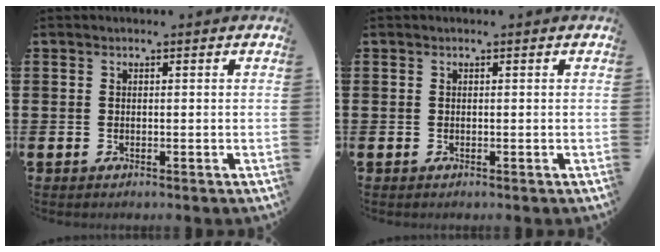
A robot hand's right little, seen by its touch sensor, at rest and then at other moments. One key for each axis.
{"total": 0.0}